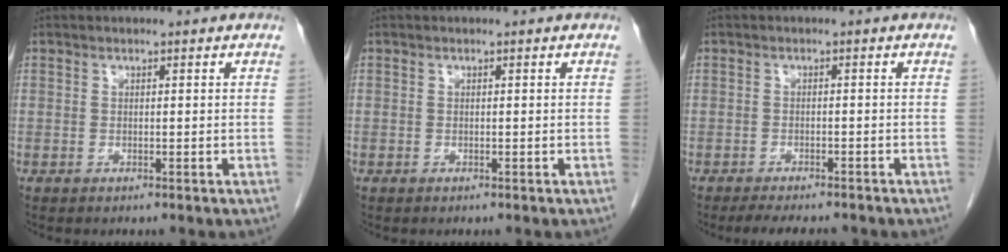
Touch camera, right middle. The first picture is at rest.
{"total": 0.0}
{"total": 6.6, "force": [-5.7, 1.7, 2.9], "torque": [-0.039, -0.006, -0.080]}